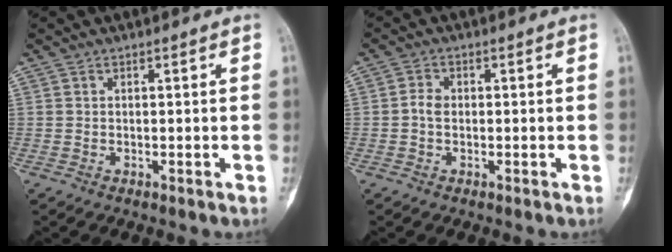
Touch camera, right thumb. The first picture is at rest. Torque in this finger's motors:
{"motor_torque": [-0.17, -0.14, 0.37, -0.22, 0.02]}